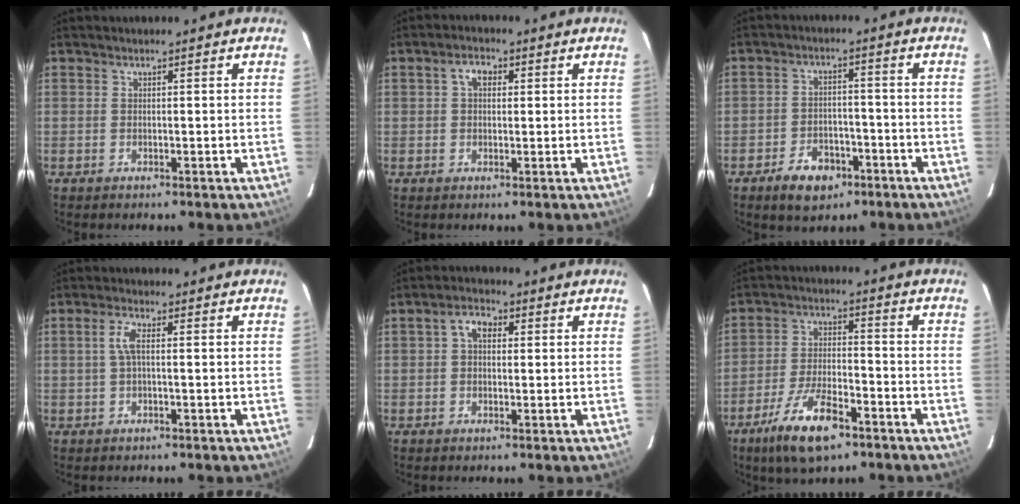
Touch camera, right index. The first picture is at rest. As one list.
[{"total": 3.1, "force": [0.8, 2.1, 2.1], "torque": [-0.035, 0.012, 0.015]}, {"total": 7.7, "force": [-4.8, 4.7, 3.7], "torque": [-0.088, 0.012, -0.067]}, {"total": 2.9, "force": [0.2, 0.6, 2.8], "torque": [-0.060, 0.004, 0.003]}, {"total": 3.5, "force": [0.7, 2.5, 2.4], "torque": [-0.044, 0.016, 0.010]}, {"total": 11.8, "force": [-7.5, 4.0, 8.2], "torque": [-0.176, -0.012, -0.137]}]